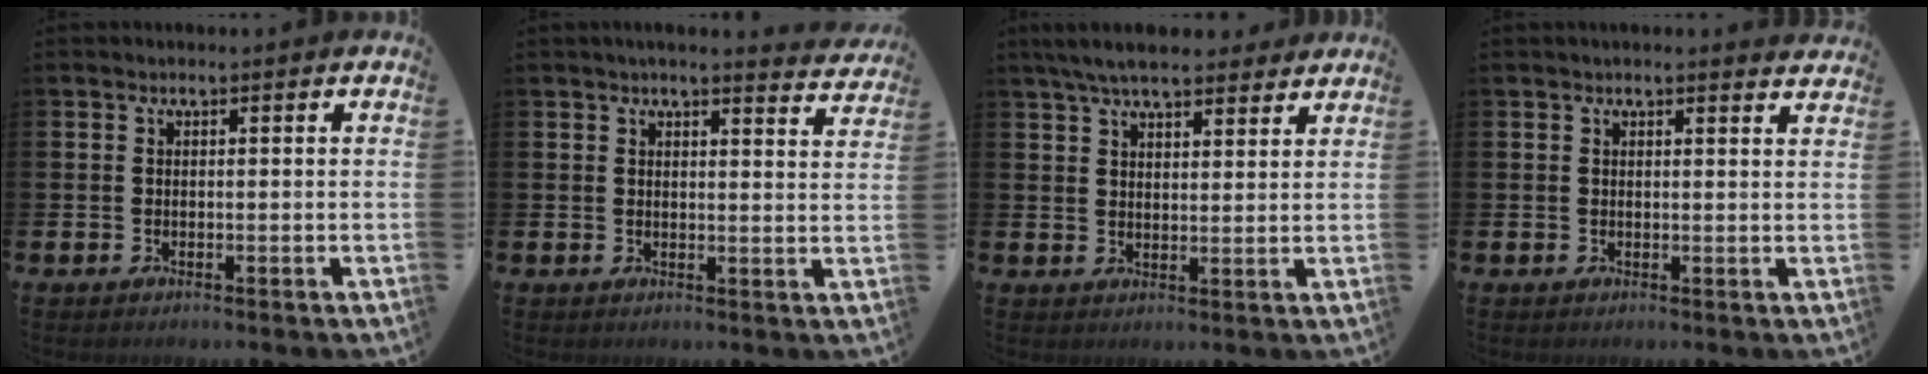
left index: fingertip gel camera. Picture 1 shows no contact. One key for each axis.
{"total": 3.3, "fx": 3.2, "fy": -0.1, "fz": 0.7, "tx": -0.011, "ty": -0.017, "tz": 0.056}
{"total": 6.5, "fx": 6.0, "fy": 1.4, "fz": 2.2, "tx": -0.058, "ty": -0.013, "tz": 0.110}
{"total": 1.5, "fx": 1.5, "fy": -0.1, "fz": 0.1, "tx": -0.004, "ty": -0.006, "tz": 0.028}